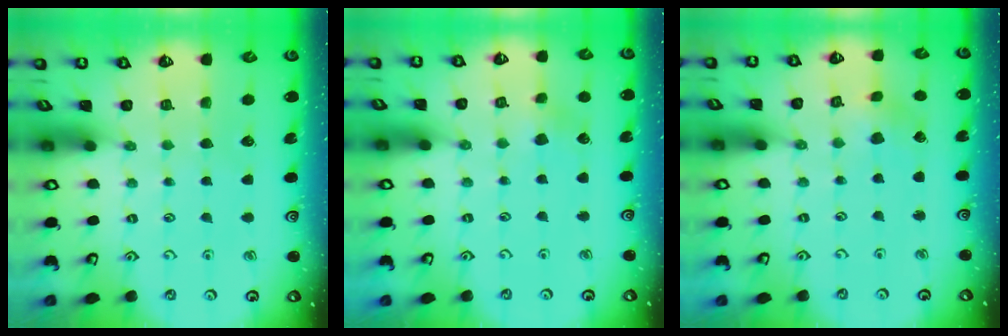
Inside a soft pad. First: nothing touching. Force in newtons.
{"total": 3.5, "press": 3.5, "slide": 0.6}
{"total": 2.5, "press": 2.5, "slide": 0.2}